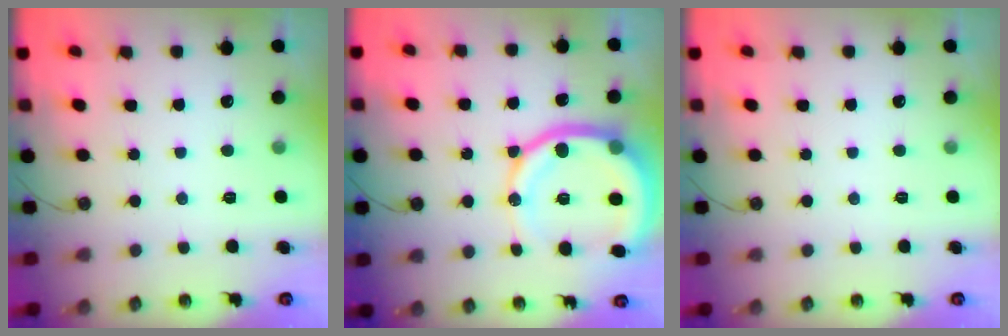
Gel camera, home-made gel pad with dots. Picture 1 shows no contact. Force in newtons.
{"total": 17.0, "press": 16.9, "slide": 1.7}
{"total": 0.0}